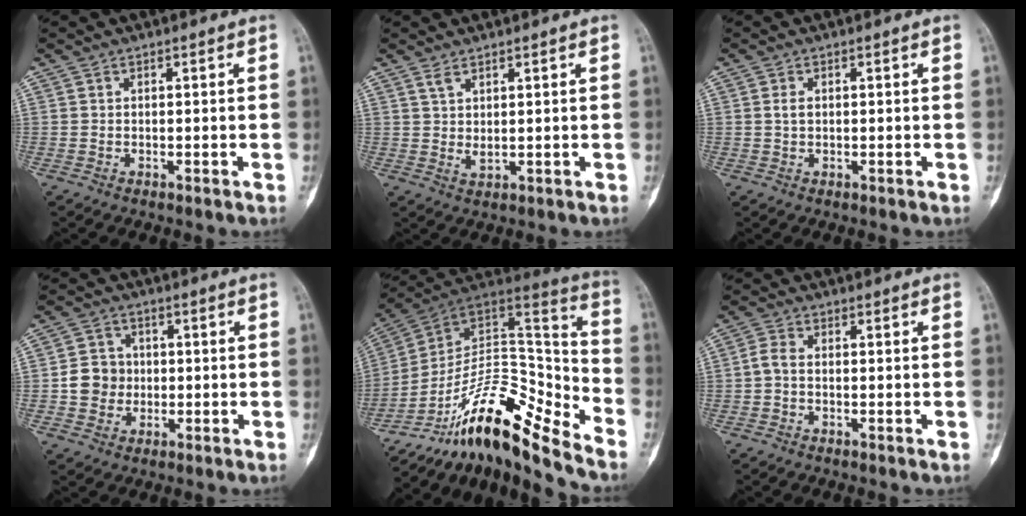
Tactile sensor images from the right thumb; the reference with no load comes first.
{"total": 2.7, "force": [1.5, 0.9, 2.1], "torque": [-0.046, -0.011, 0.035]}
{"total": 1.4, "force": [0.2, 0.9, 1.1], "torque": [-0.017, 0.002, 0.004]}
{"total": 6.1, "force": [-0.6, 5.7, 2.2], "torque": [-0.017, 0.011, -0.015]}
{"total": 20.9, "force": [-15.3, 5.9, 13.0], "torque": [-0.186, 0.124, -0.260]}
{"total": 2.6, "force": [-0.5, 1.5, 2.0], "torque": [-0.042, 0.006, -0.018]}